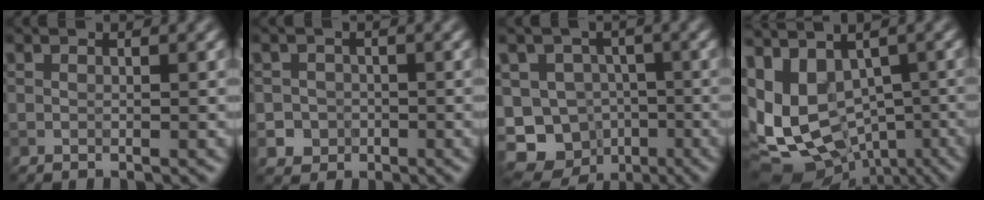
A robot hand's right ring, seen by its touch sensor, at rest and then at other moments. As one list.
[{"total": 1.7, "force": [-1.1, 1.0, -0.8], "torque": [0.022, 0.000, -0.006]}, {"total": 10.6, "force": [-6.0, 8.4, 2.2], "torque": [-0.049, -0.030, -0.084]}, {"total": 11.0, "force": [-1.7, 8.4, 7.0], "torque": [-0.149, -0.013, 0.028]}]